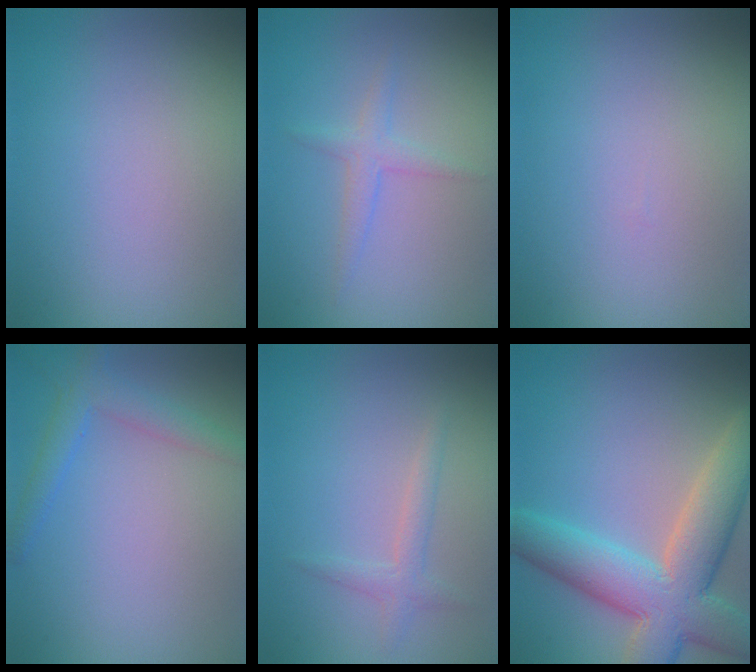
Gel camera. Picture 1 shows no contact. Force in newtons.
{"total": 1.8, "press": 1.8, "slide": 0.1}
{"total": 0.0}
{"total": 2.9, "press": 2.9, "slide": 0.1}
{"total": 1.6, "press": 1.6, "slide": 0.1}
{"total": 9.2, "press": 9.2, "slide": 0.8}